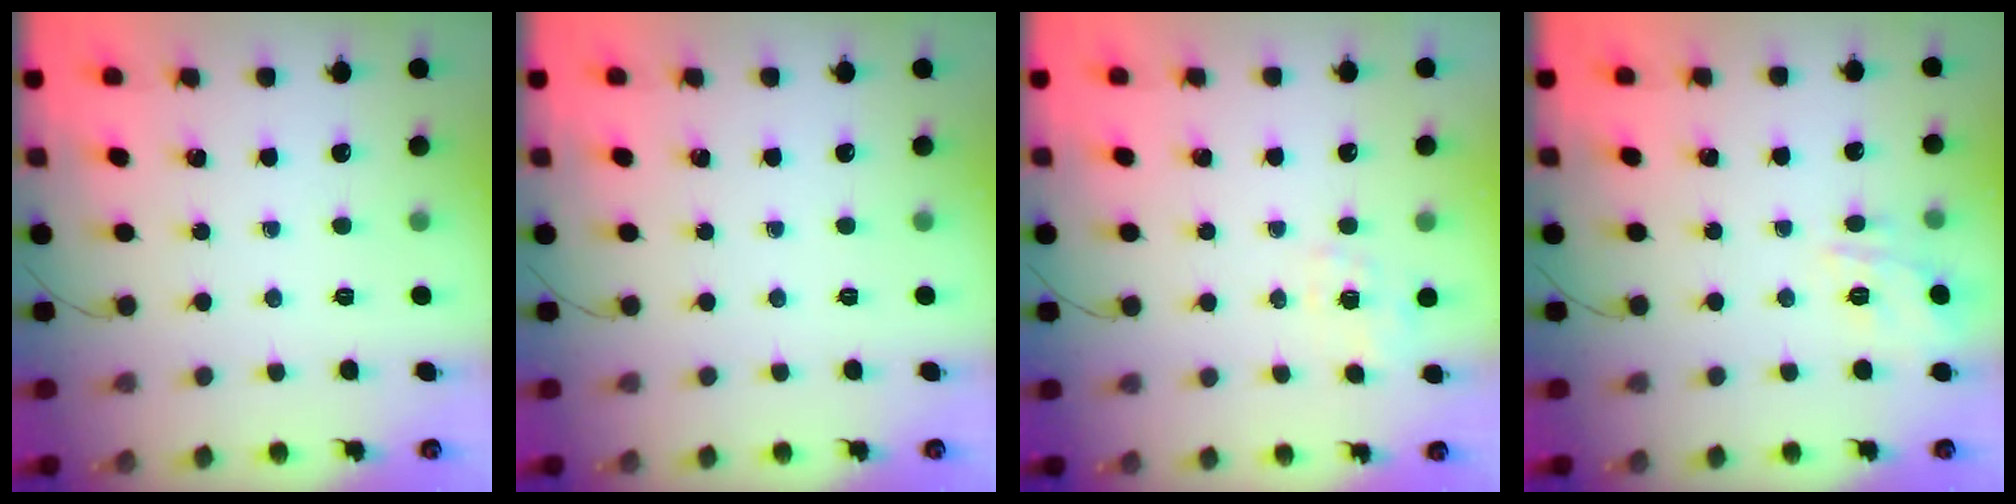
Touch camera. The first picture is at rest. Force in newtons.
{"total": 0.0}
{"total": 2.1, "press": 1.6, "slide": 1.4}
{"total": 12.4, "press": 12.4, "slide": 0.8}